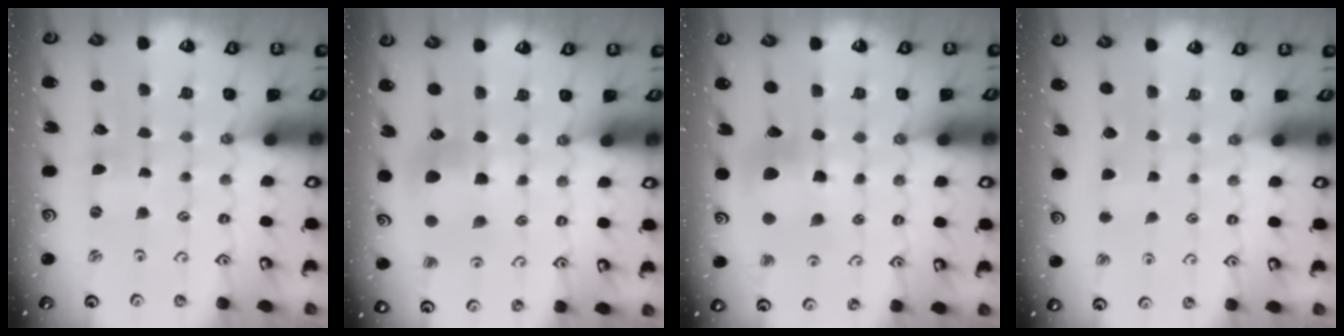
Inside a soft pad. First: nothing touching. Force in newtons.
{"total": 7.5, "press": 7.5, "slide": 0.3}
{"total": 9.7, "press": 9.6, "slide": 1.3}
{"total": 2.7, "press": 2.7, "slide": 0.4}